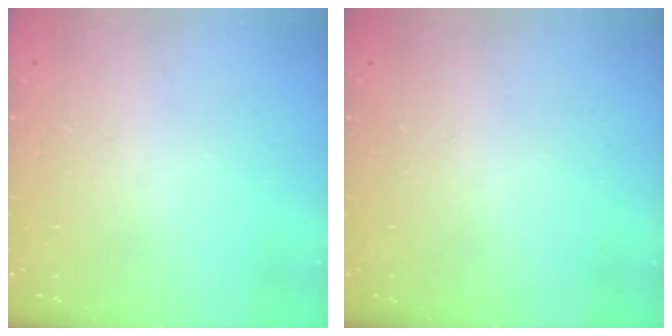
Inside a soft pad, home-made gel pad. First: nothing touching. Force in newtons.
{"total": 0.0}